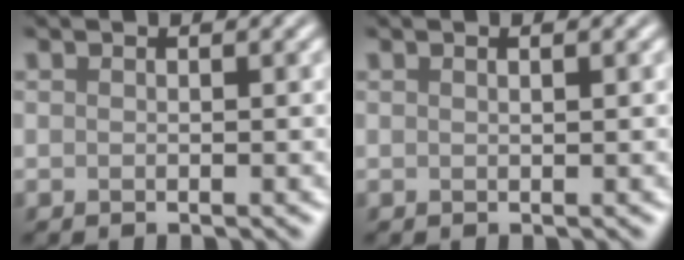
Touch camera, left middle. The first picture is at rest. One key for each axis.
{"total": 1.1, "fx": 0.6, "fy": 0.4, "fz": 0.9, "tx": 0.000, "ty": -0.006, "tz": 0.000}